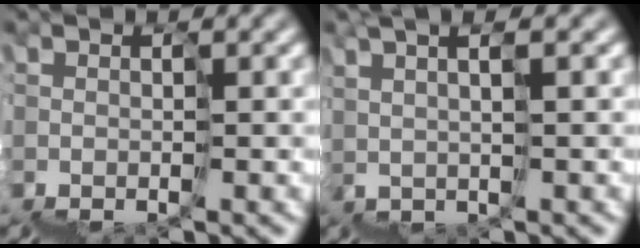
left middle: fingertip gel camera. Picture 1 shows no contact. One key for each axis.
{"total": 4.2, "fx": 2.6, "fy": 1.5, "fz": 2.9, "tx": -0.010, "ty": 0.024, "tz": 0.051}